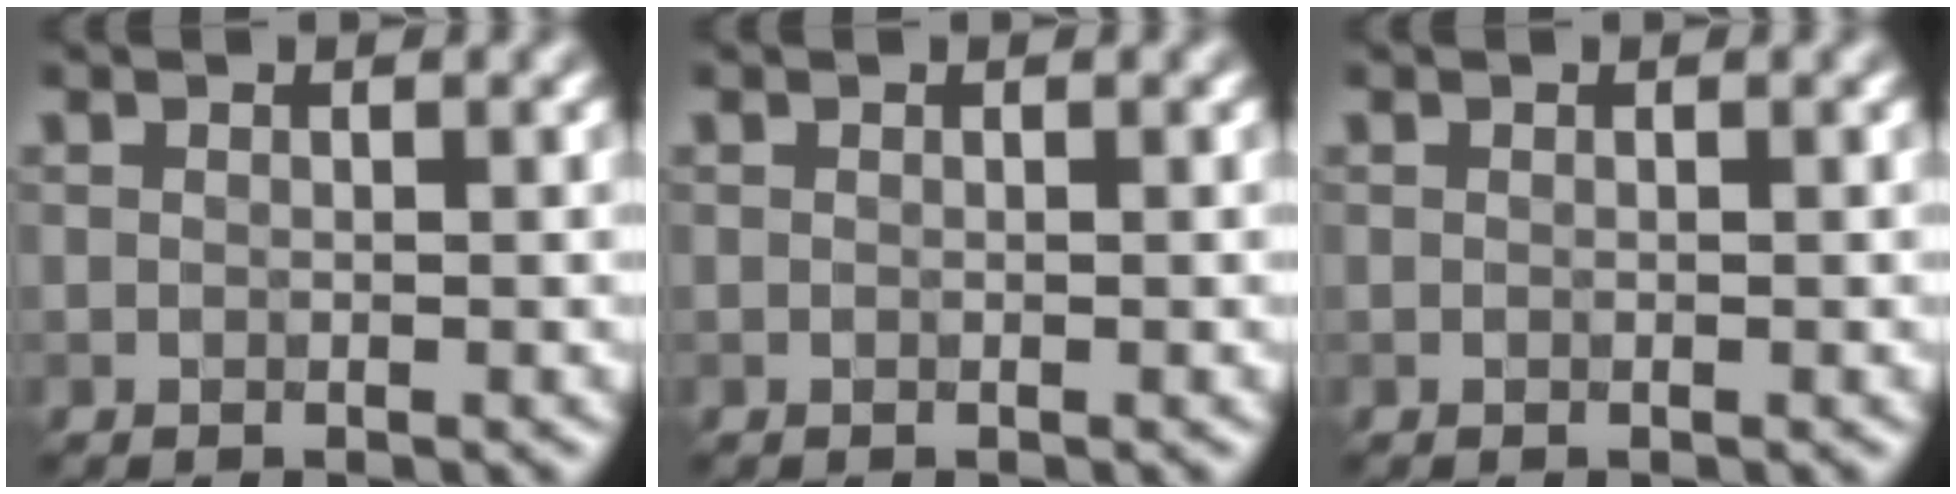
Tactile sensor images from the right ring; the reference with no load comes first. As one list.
[{"total": 0.0}, {"total": 0.0}]